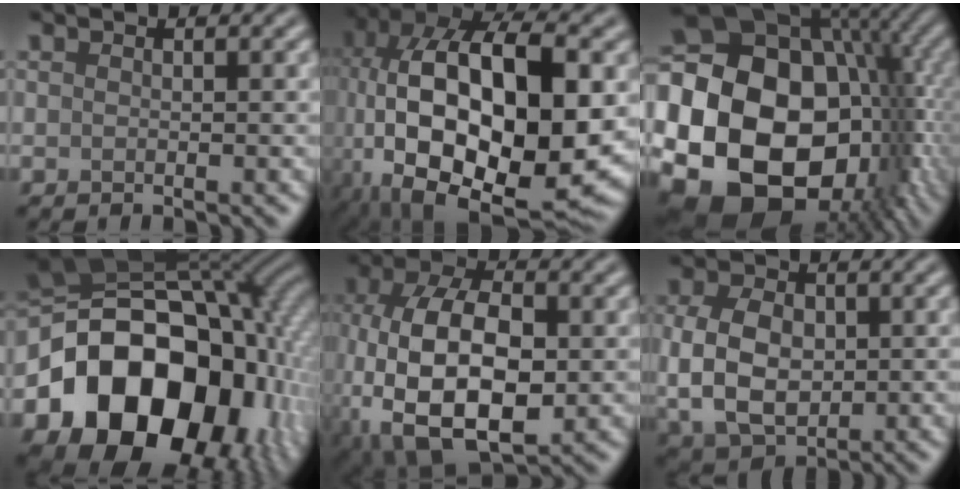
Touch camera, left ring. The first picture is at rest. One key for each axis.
{"total": 18.8, "fx": -0.7, "fy": 9.7, "fz": 16.1, "tx": -0.263, "ty": 0.017, "tz": -0.005}
{"total": 23.7, "fx": -3.2, "fy": 18.6, "fz": 14.3, "tx": -0.249, "ty": -0.008, "tz": -0.081}
{"total": 18.6, "fx": -5.0, "fy": 13.8, "fz": 11.3, "tx": -0.176, "ty": -0.024, "tz": -0.076}
{"total": 13.0, "fx": -2.6, "fy": 7.3, "fz": 10.4, "tx": -0.216, "ty": -0.011, "tz": -0.048}
{"total": 7.1, "fx": -0.1, "fy": 5.0, "fz": 5.1, "tx": -0.109, "ty": -0.004, "tz": -0.004}